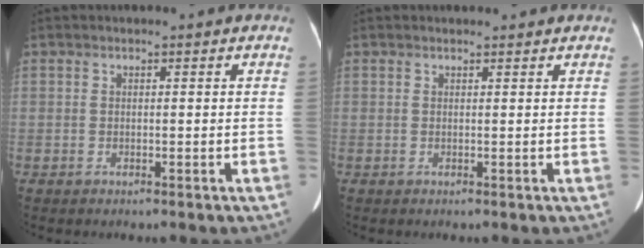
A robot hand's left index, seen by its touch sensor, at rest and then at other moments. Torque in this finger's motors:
{"motor_torque": [0.03, 0.01, 0.00, 0.00]}